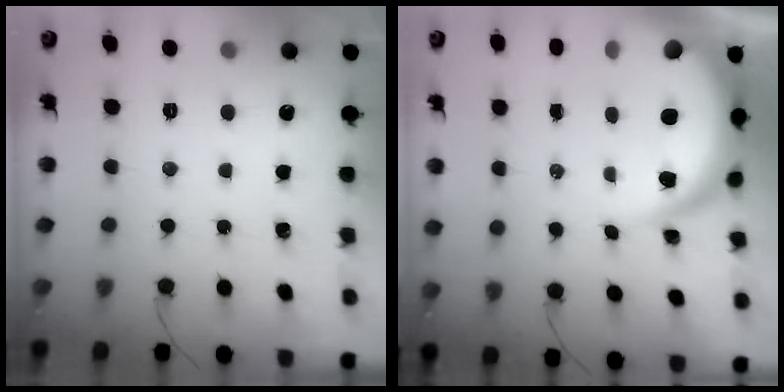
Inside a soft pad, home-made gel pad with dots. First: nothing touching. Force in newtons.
{"total": 10.4, "press": 10.3, "slide": 1.1}